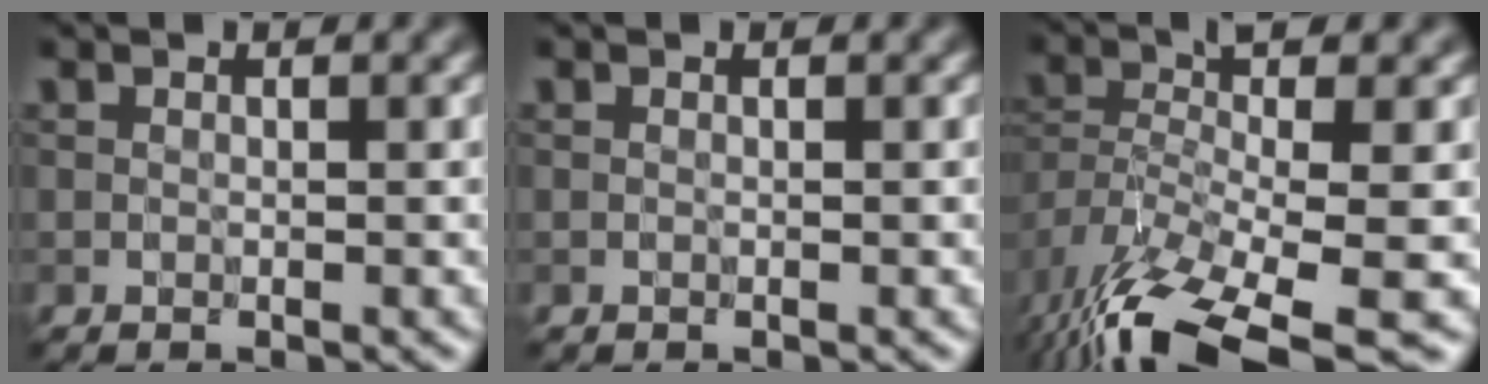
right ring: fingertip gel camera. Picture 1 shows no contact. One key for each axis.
{"total": 0.0}
{"total": 10.7, "fx": -5.5, "fy": 3.4, "fz": 8.6, "tx": -0.168, "ty": -0.023, "tz": -0.084}